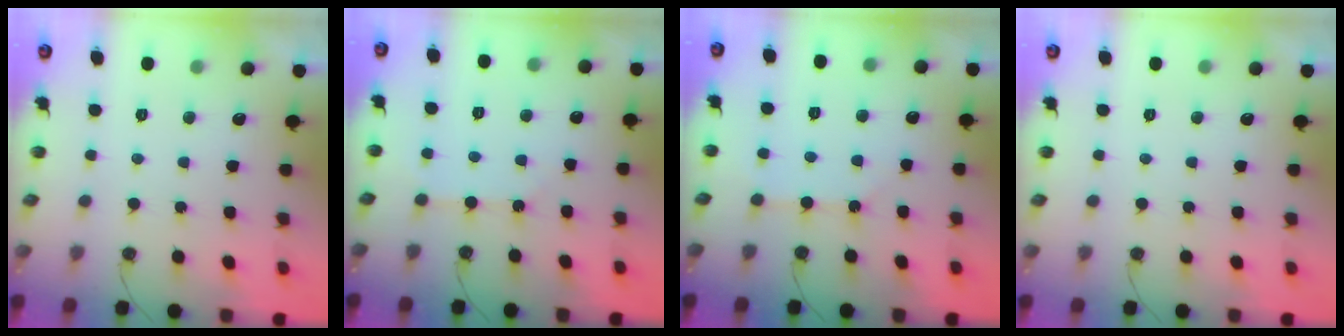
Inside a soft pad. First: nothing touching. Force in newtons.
{"total": 3.3, "press": 3.2, "slide": 0.3}
{"total": 2.8, "press": 2.7, "slide": 0.4}
{"total": 0.0}